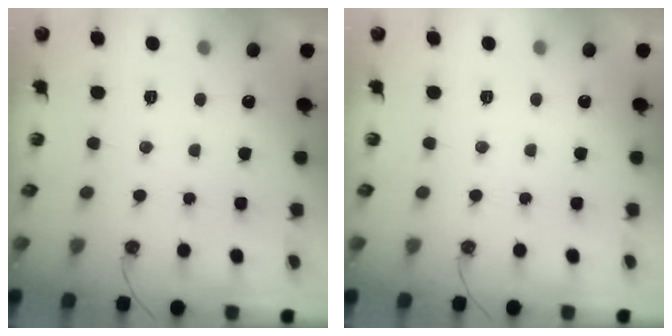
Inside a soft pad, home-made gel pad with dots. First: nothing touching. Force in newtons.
{"total": 0.0}